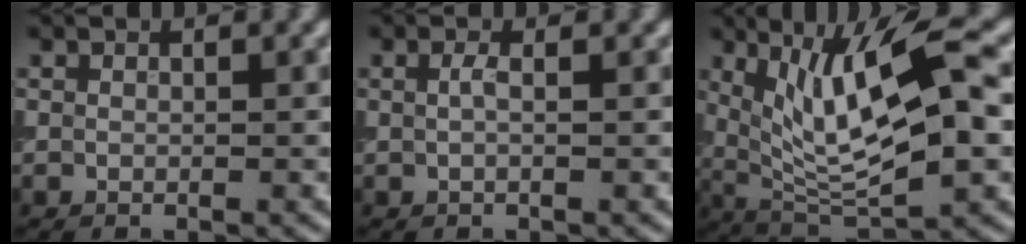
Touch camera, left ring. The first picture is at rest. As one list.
[{"total": 0.8, "force": [0.2, 0.2, 0.8], "torque": [-0.018, 0.001, 0.002]}, {"total": 10.7, "force": [2.4, 3.1, 9.9], "torque": [-0.170, -0.002, 0.047]}]